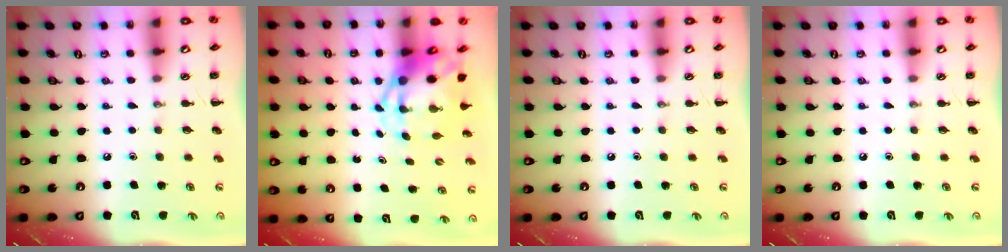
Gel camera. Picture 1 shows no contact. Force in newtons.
{"total": 5.1, "press": 4.9, "slide": 1.7}
{"total": 0.0}
{"total": 0.0}